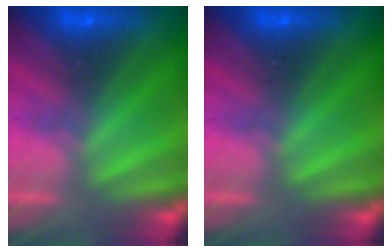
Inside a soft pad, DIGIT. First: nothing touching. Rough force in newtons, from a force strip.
{"total": 0.0}